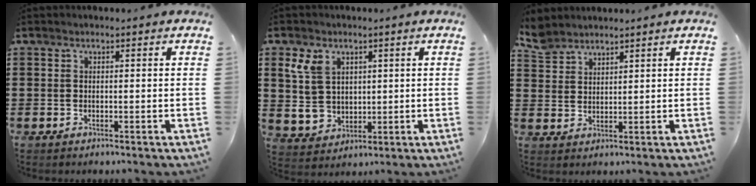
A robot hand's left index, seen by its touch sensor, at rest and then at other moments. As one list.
[{"total": 6.6, "force": [2.1, 5.2, 3.4], "torque": [-0.100, 0.013, 0.038]}, {"total": 3.8, "force": [3.5, 1.5, 0.6], "torque": [-0.024, -0.005, 0.069]}]